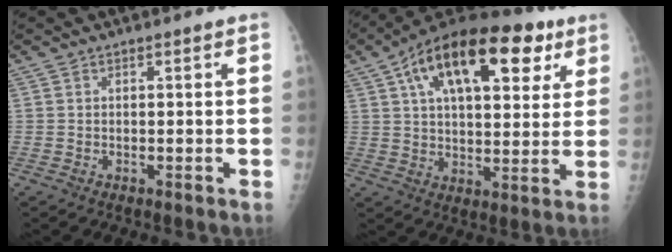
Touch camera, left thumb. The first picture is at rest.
{"total": 23.4, "force": [10.4, 11.4, 17.6], "torque": [-0.254, 0.009, 0.163]}